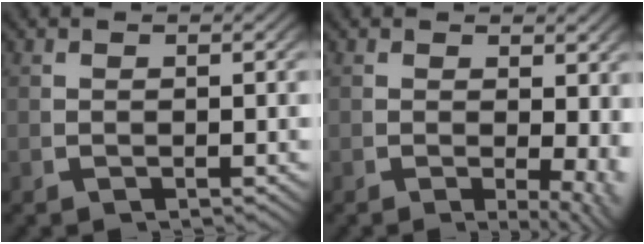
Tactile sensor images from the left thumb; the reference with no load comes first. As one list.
[{"total": 3.4, "force": [-0.3, 1.6, 3.0], "torque": [-0.034, -0.022, 0.002]}]